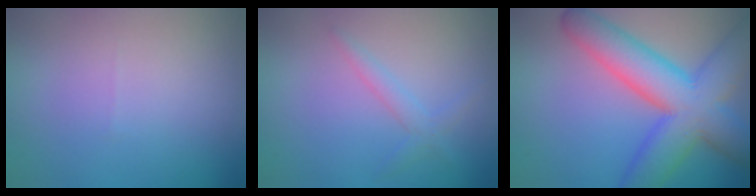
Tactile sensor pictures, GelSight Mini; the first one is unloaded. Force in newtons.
{"total": 1.5, "press": 1.5, "slide": 0.1}
{"total": 10.3, "press": 10.2, "slide": 0.4}